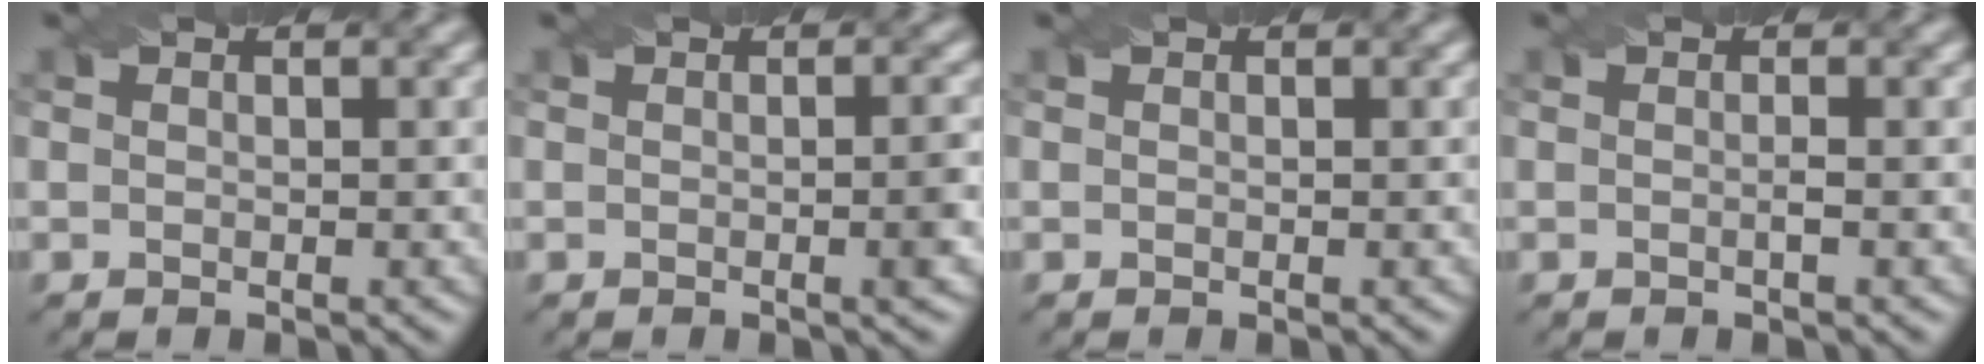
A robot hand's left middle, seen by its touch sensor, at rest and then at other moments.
{"total": 1.9, "force": [-0.3, 0.3, 1.8], "torque": [-0.022, -0.001, -0.008]}
{"total": 0.0}
{"total": 0.6, "force": [-0.2, 0.0, 0.5], "torque": [-0.012, -0.002, -0.004]}